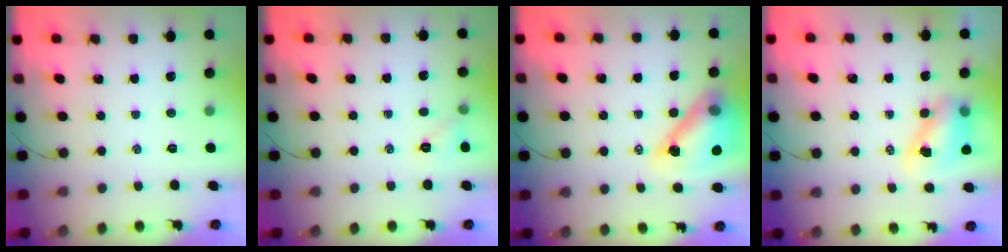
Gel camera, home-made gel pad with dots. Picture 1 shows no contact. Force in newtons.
{"total": 5.0, "press": 4.7, "slide": 1.6}
{"total": 14.4, "press": 13.8, "slide": 4.2}
{"total": 8.0, "press": 7.8, "slide": 1.8}